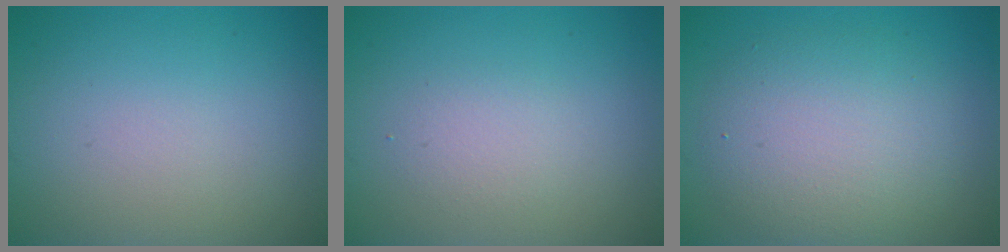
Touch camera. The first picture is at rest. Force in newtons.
{"total": 1.5, "press": 1.5, "slide": 0.2}
{"total": 5.6, "press": 5.6, "slide": 0.6}